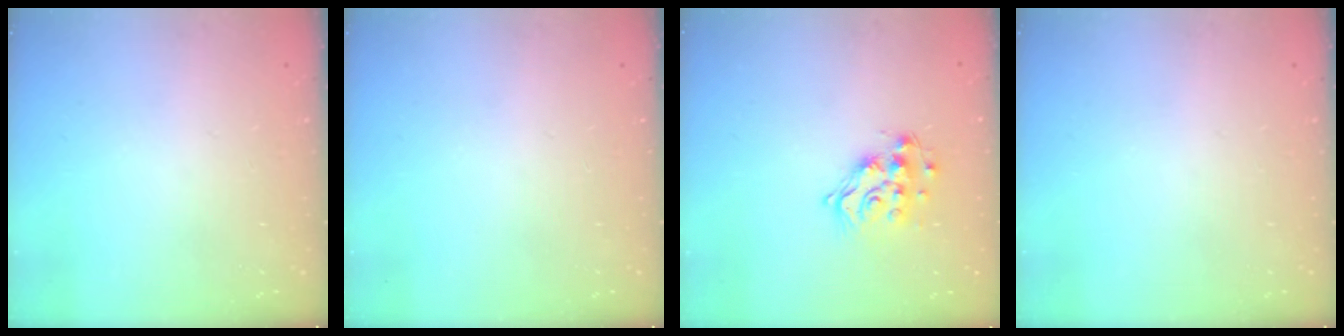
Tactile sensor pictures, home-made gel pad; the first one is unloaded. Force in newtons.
{"total": 0.0}
{"total": 13.1, "press": 13.1, "slide": 0.8}
{"total": 0.0}